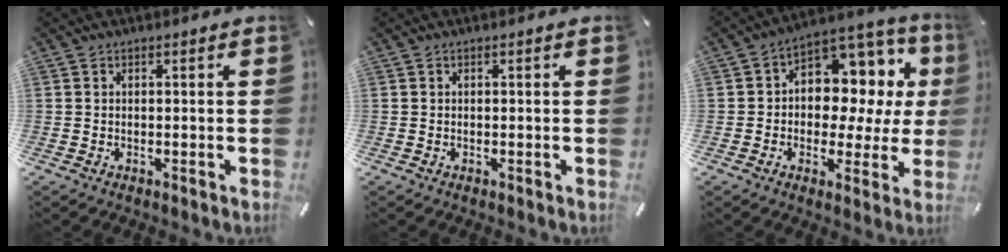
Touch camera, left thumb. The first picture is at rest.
{"total": 0.0}
{"total": 10.7, "force": [1.7, 8.5, 6.2], "torque": [-0.082, -0.030, 0.036]}